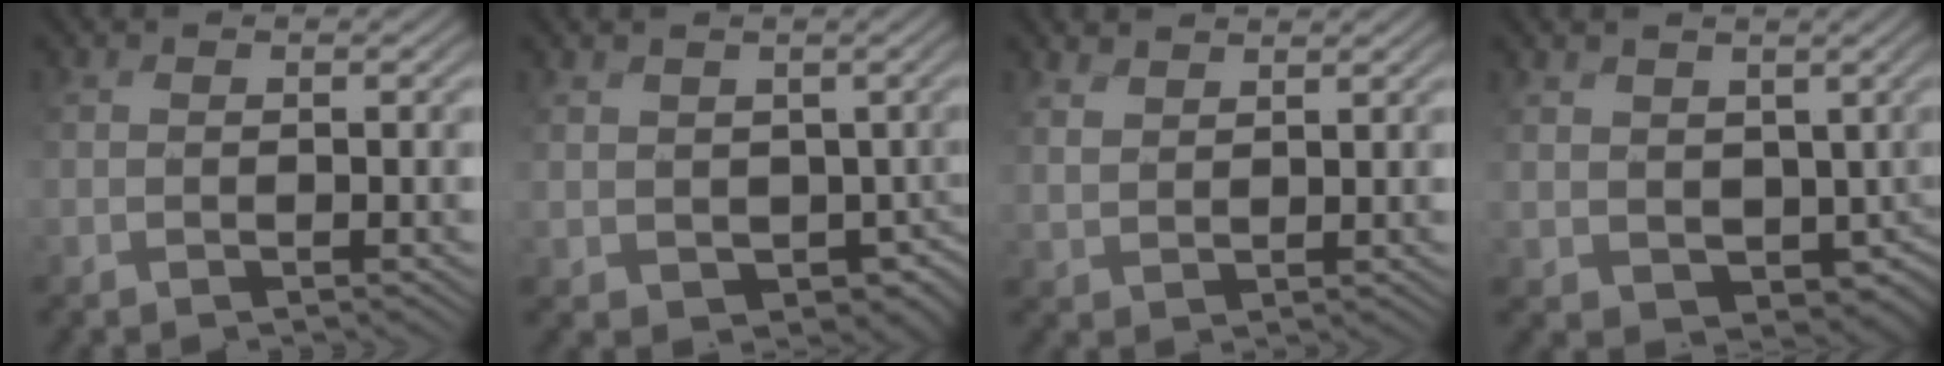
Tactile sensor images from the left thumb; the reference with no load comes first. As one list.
[{"total": 3.3, "force": [0.1, 3.3, 0.6], "torque": [-0.024, -0.031, 0.018]}, {"total": 2.9, "force": [2.7, -0.1, -1.2], "torque": [0.012, 0.000, 0.058]}, {"total": 4.2, "force": [1.0, 3.9, 1.1], "torque": [-0.041, -0.029, 0.037]}]